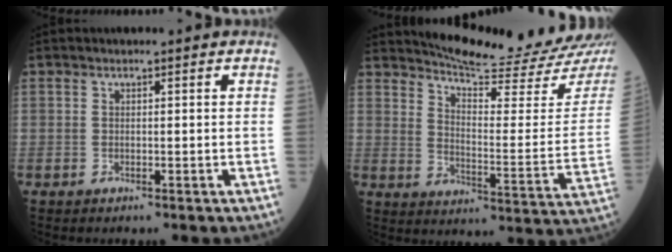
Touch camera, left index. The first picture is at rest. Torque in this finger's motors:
{"motor_torque": [0.99, -1.15, 0.10, 0.03]}